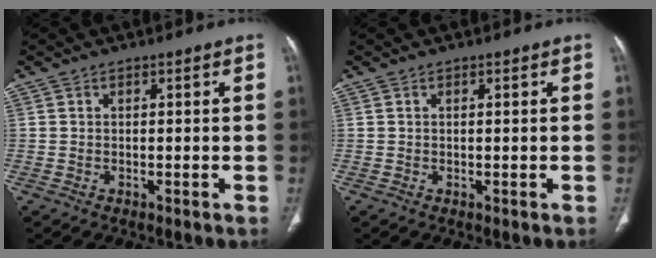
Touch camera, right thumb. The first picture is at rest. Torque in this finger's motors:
{"motor_torque": [-0.68, 0.04, 0.03, -0.43, -0.05]}